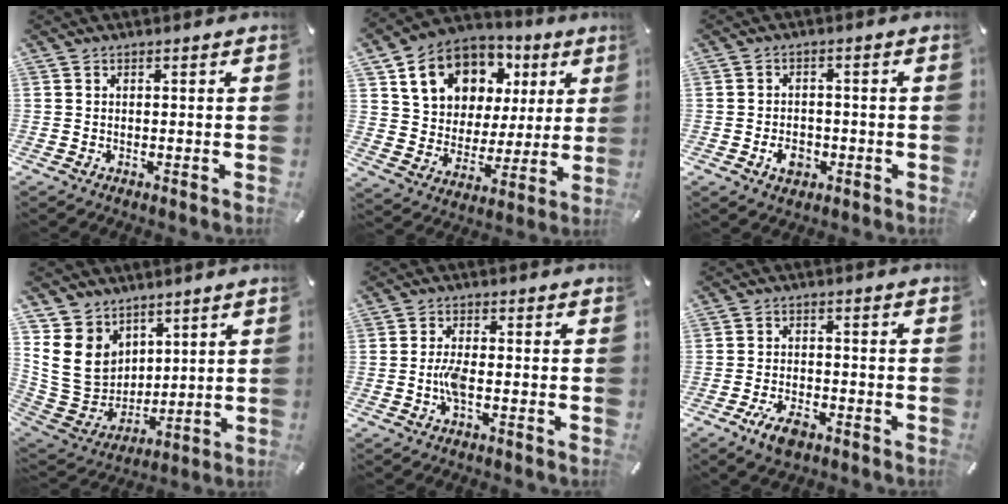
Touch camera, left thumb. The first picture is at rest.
{"total": 15.0, "force": [7.0, 12.1, 5.5], "torque": [-0.107, -0.023, 0.136]}
{"total": 5.2, "force": [-2.0, 3.8, 2.8], "torque": [-0.059, 0.006, -0.036]}
{"total": 13.7, "force": [4.4, 11.7, 5.5], "torque": [-0.133, -0.029, 0.092]}
{"total": 4.3, "force": [-1.1, 1.2, 4.0], "torque": [-0.090, -0.003, -0.025]}
{"total": 5.8, "force": [-3.4, 2.9, 3.6], "torque": [-0.072, 0.015, -0.062]}